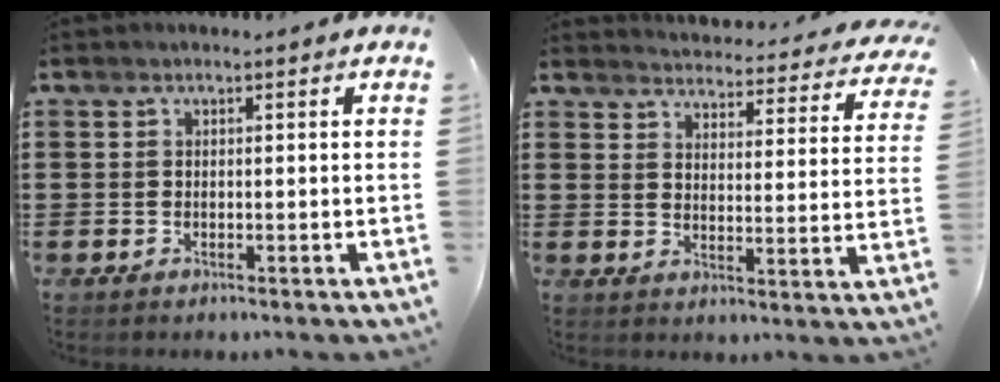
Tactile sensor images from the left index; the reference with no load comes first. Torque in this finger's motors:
{"motor_torque": [2.14, 0.00, -0.02, 0.01]}